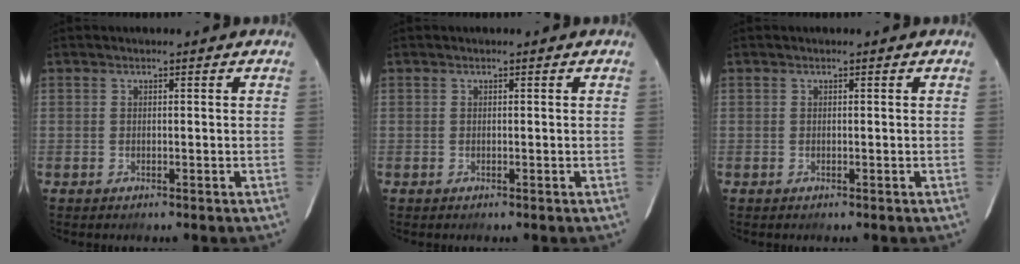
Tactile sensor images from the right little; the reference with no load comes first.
{"total": 0.0}
{"total": 0.0}